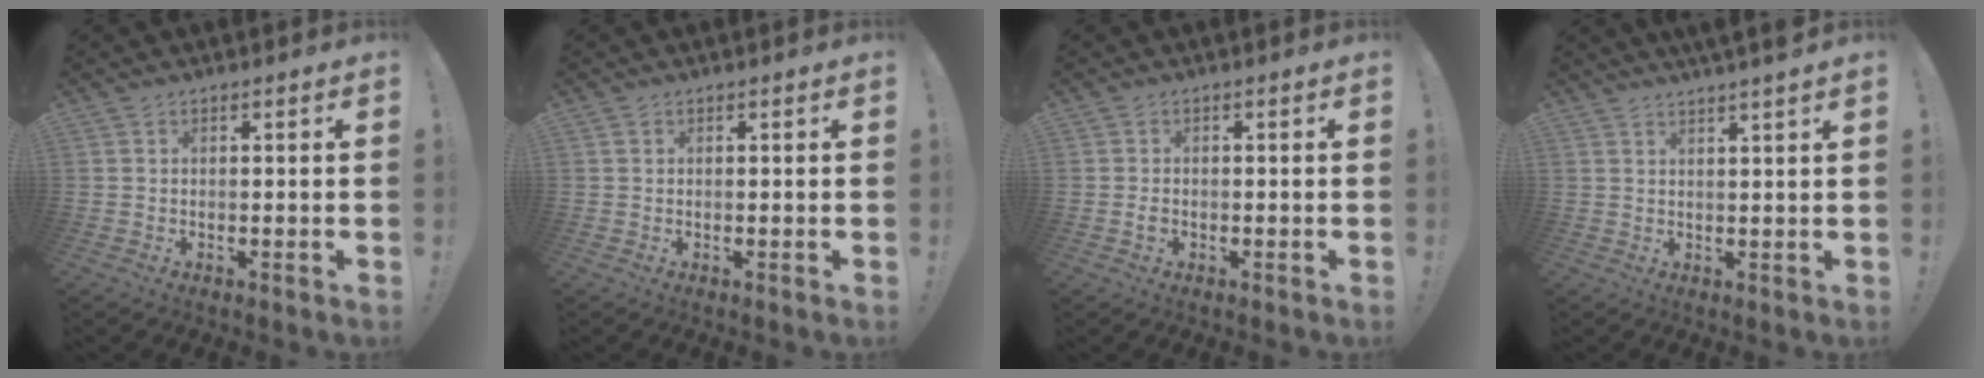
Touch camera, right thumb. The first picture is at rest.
{"total": 0.5, "force": [0.2, 0.5, 0.1], "torque": [0.005, -0.001, 0.001]}
{"total": 1.3, "force": [-0.7, 0.9, 0.7], "torque": [-0.014, 0.004, -0.011]}
{"total": 3.6, "force": [3.0, -0.6, 1.8], "torque": [-0.024, -0.016, 0.048]}